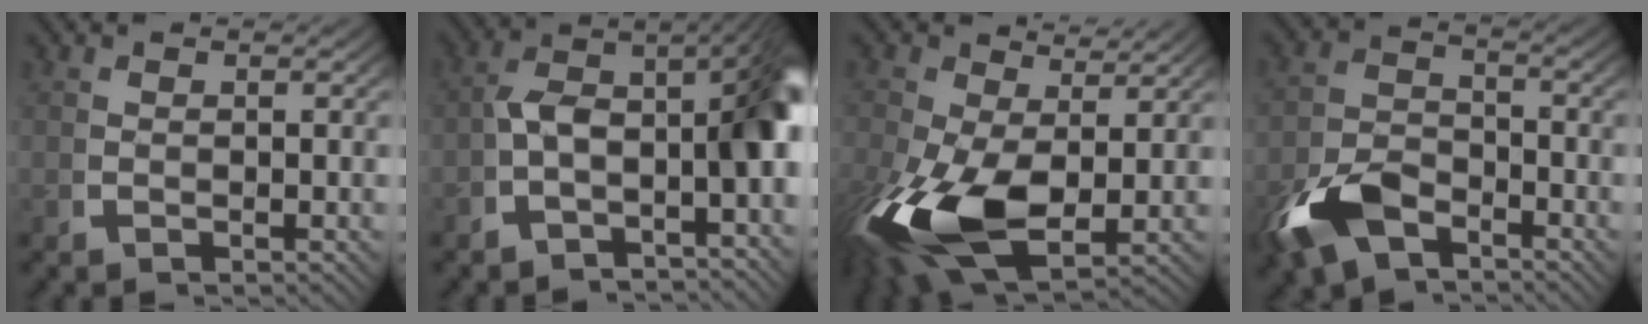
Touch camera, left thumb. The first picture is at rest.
{"total": 9.9, "force": [-1.2, 5.9, 7.9], "torque": [-0.116, -0.020, -0.025]}
{"total": 12.1, "force": [-2.0, 7.3, 9.4], "torque": [-0.209, -0.060, -0.009]}
{"total": 6.9, "force": [-4.2, 4.1, 3.6], "torque": [-0.076, -0.023, -0.067]}